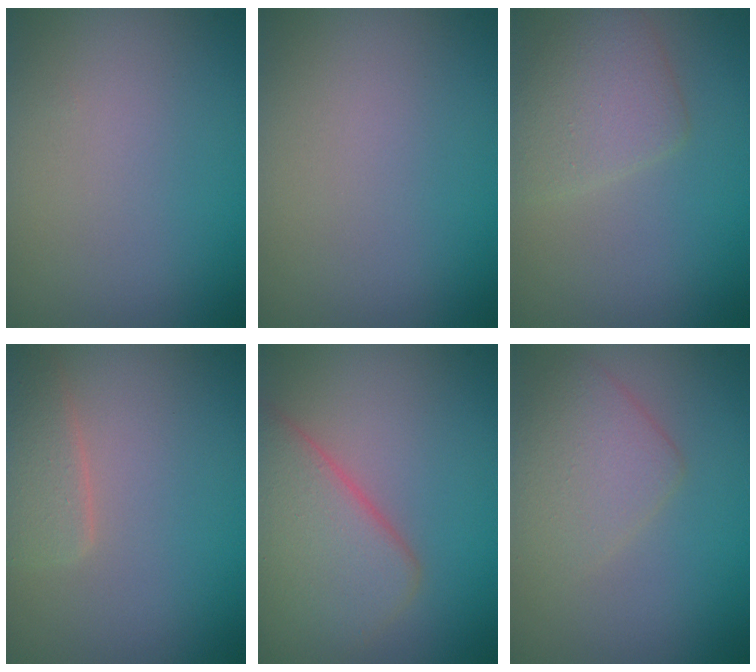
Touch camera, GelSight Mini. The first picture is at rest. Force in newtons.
{"total": 0.0}
{"total": 2.9, "press": 2.9, "slide": 0.2}
{"total": 2.2, "press": 2.2, "slide": 0.1}
{"total": 6.0, "press": 6.0, "slide": 0.4}
{"total": 3.0, "press": 3.0, "slide": 0.1}